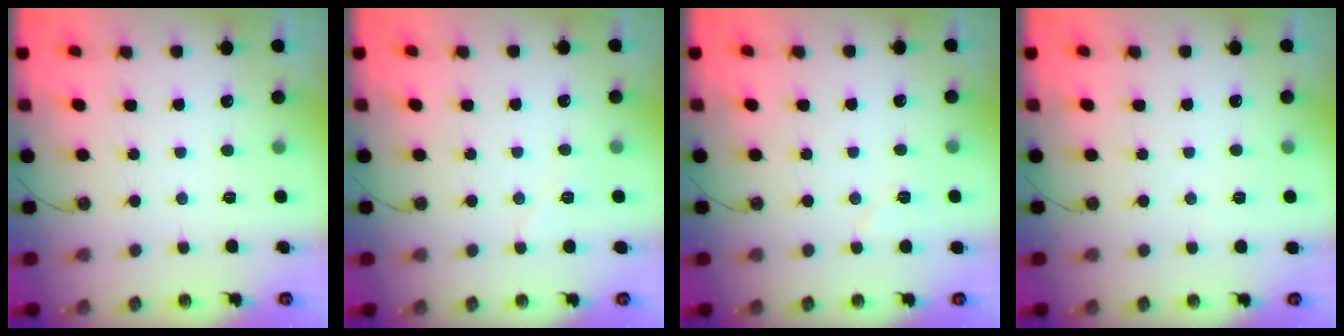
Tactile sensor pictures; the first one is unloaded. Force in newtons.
{"total": 5.2, "press": 4.6, "slide": 2.5}
{"total": 5.0, "press": 4.9, "slide": 1.1}
{"total": 1.4, "press": 1.4, "slide": 0.5}